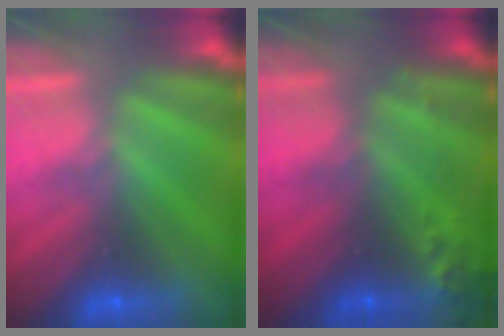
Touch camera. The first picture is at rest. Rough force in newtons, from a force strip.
{"total": 7.7}